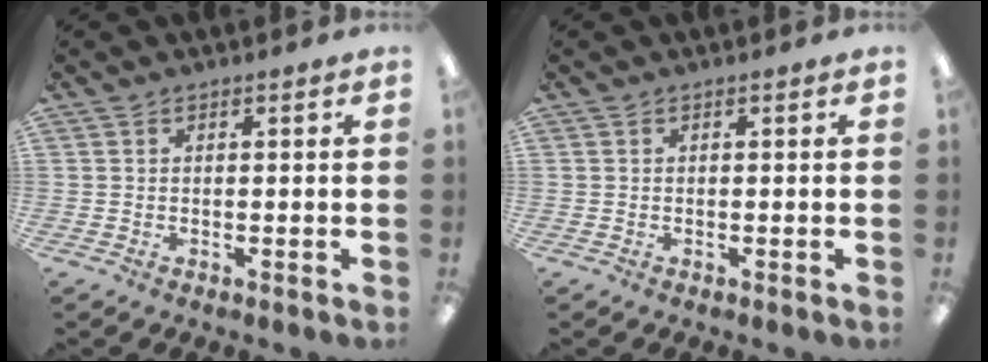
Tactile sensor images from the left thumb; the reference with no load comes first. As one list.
[{"total": 0.0}]